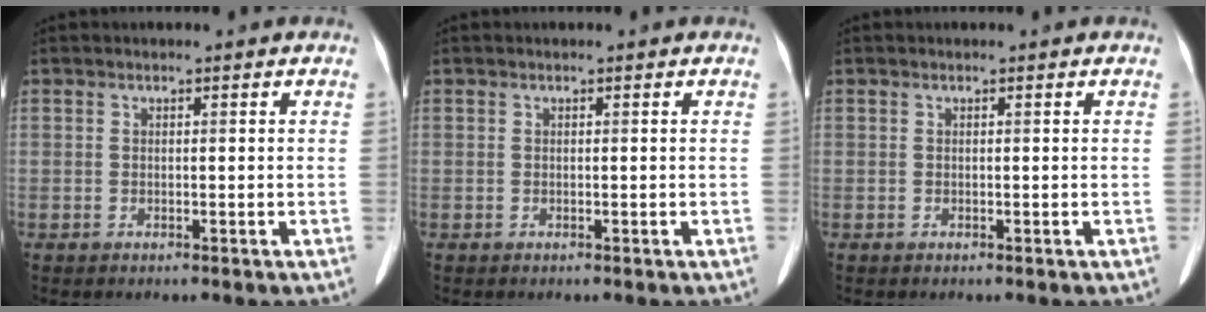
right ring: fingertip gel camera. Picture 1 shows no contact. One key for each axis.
{"total": 0.0}
{"total": 0.0}